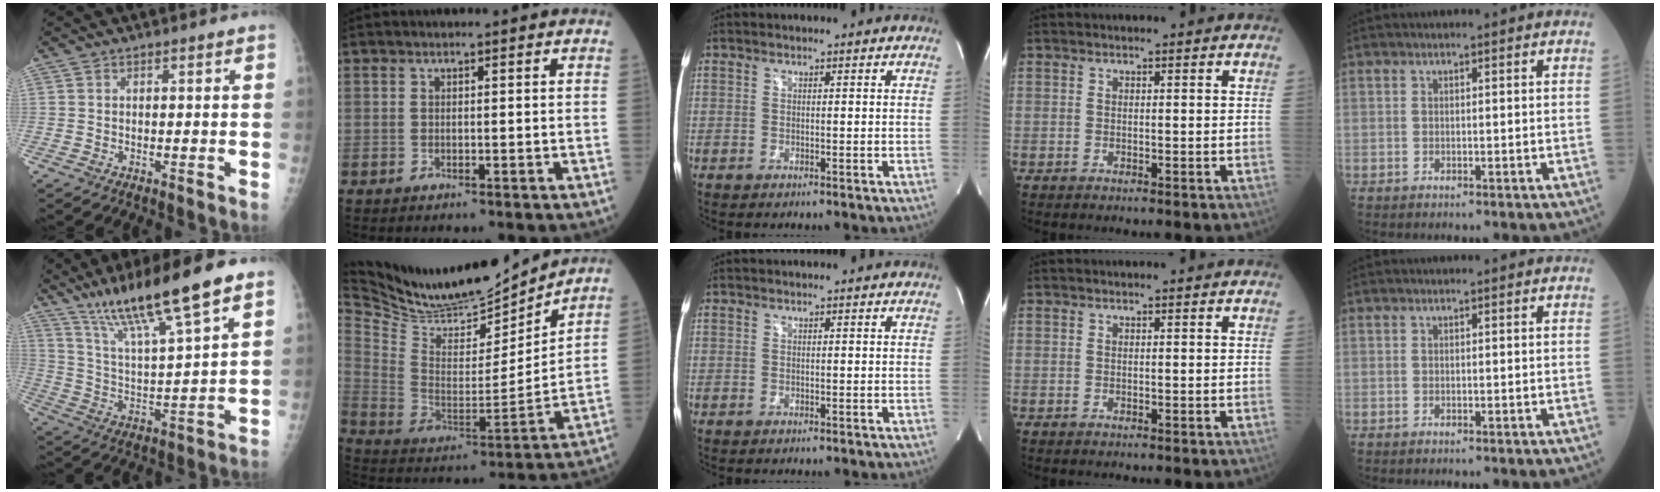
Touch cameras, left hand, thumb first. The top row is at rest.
{"thumb": {"total": 17.3, "force": [11.3, 2.1, 12.9], "torque": [-0.219, -0.044, 0.204]}, "index": {"total": 20.2, "force": [19.0, 3.6, 6.0], "torque": [-0.128, -0.022, 0.326]}}